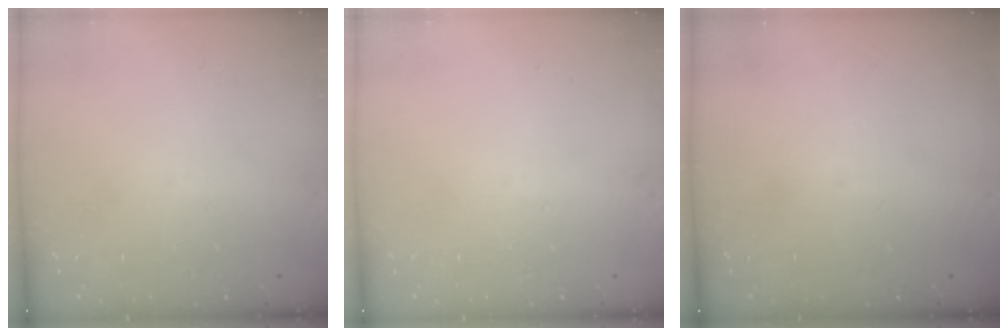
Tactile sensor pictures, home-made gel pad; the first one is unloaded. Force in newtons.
{"total": 0.0}
{"total": 0.0}